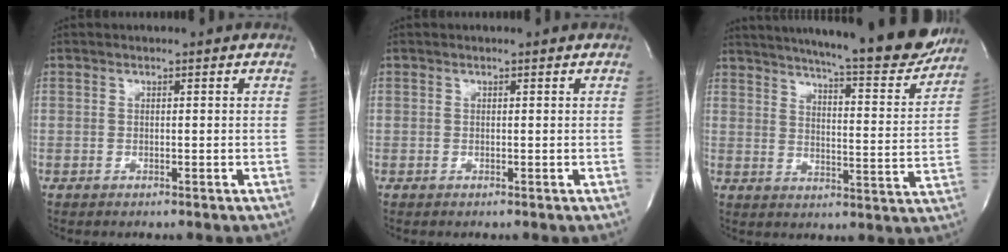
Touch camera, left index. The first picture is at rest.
{"total": 0.0}
{"total": 22.9, "force": [20.4, 1.8, 10.3], "torque": [-0.161, -0.050, 0.260]}